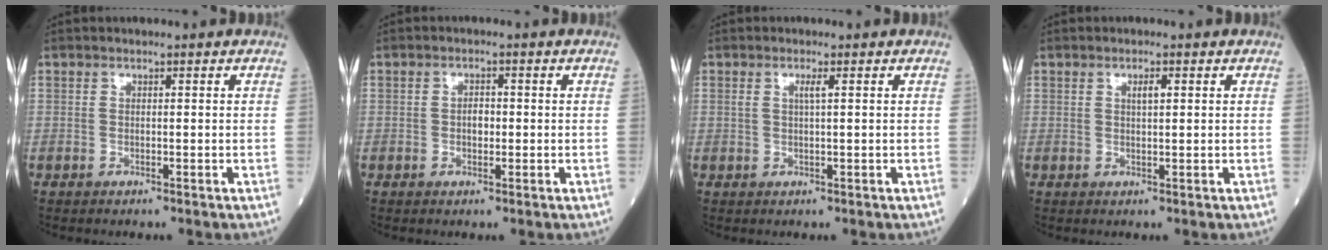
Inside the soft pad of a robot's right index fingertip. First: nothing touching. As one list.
[{"total": 1.7, "force": [-0.2, 1.0, 1.4], "torque": [-0.022, 0.003, -0.003]}, {"total": 1.4, "force": [0.5, -0.1, 1.3], "torque": [-0.028, 0.000, 0.007]}, {"total": 1.5, "force": [0.6, 0.3, 1.3], "torque": [-0.023, 0.000, 0.009]}]